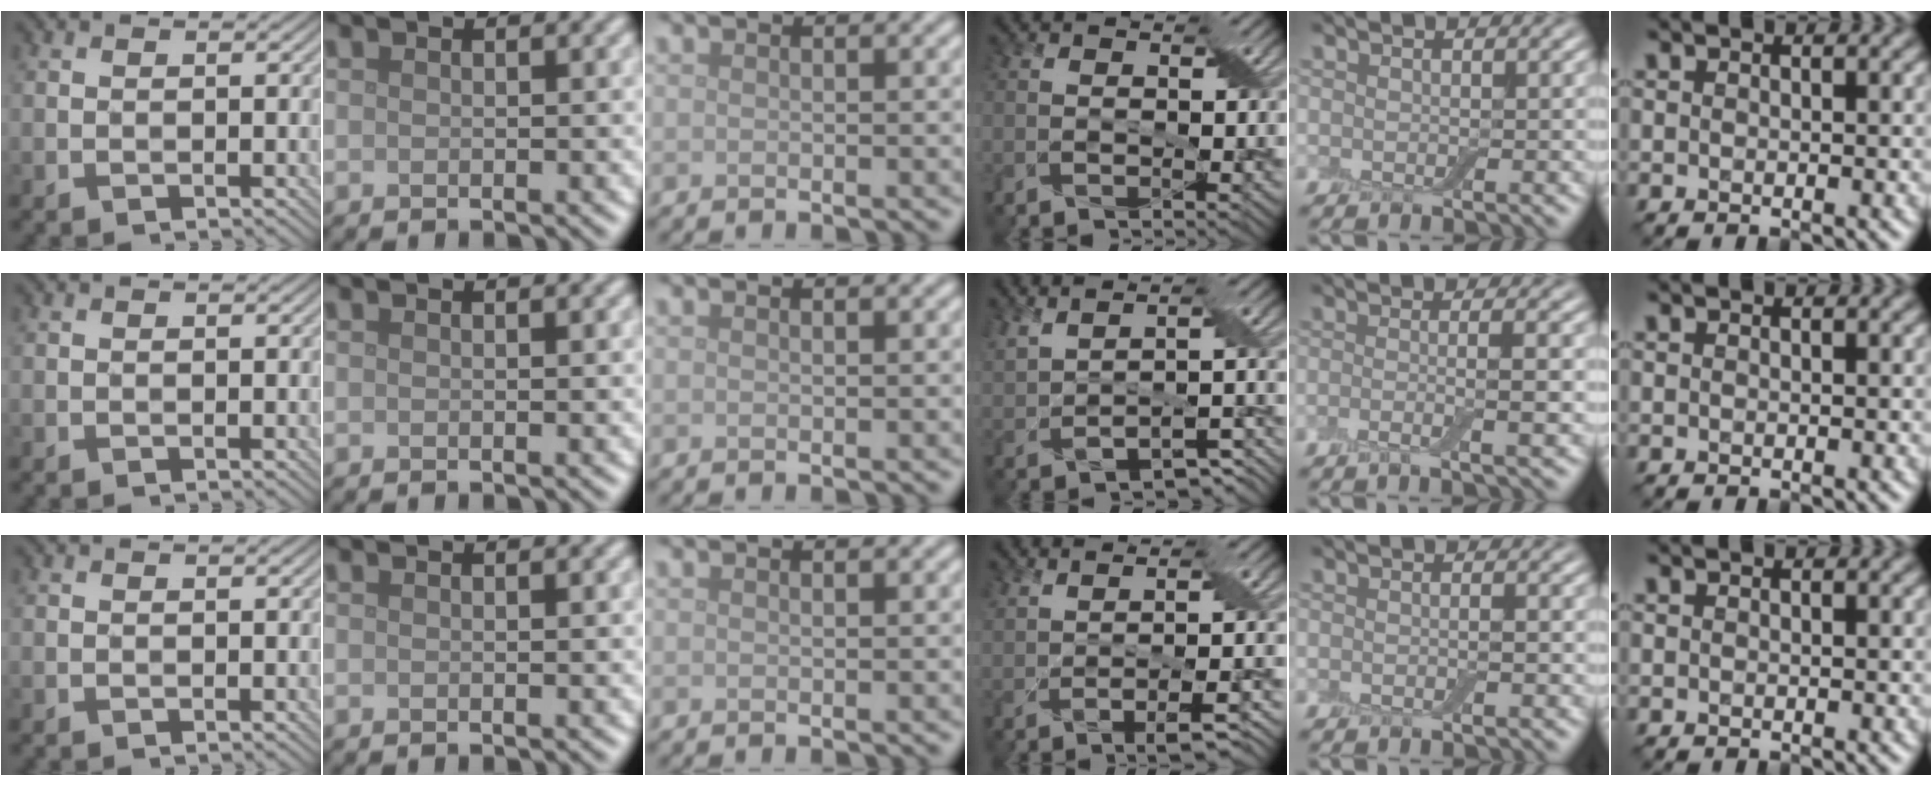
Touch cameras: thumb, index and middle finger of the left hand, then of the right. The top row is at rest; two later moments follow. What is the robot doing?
{"motion": "peel", "object": "adhesive wrap"}